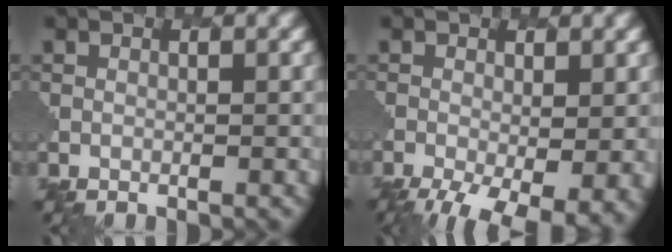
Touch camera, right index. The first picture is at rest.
{"total": 7.6, "force": [-3.2, 3.1, 6.2], "torque": [-0.105, -0.025, -0.042]}